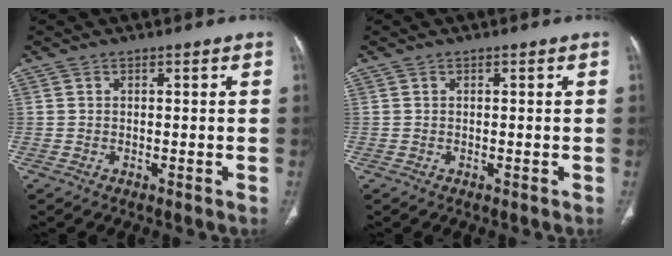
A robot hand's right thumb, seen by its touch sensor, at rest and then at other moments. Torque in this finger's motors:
{"motor_torque": [0.00, 0.00, -0.11, 0.11, 0.01]}